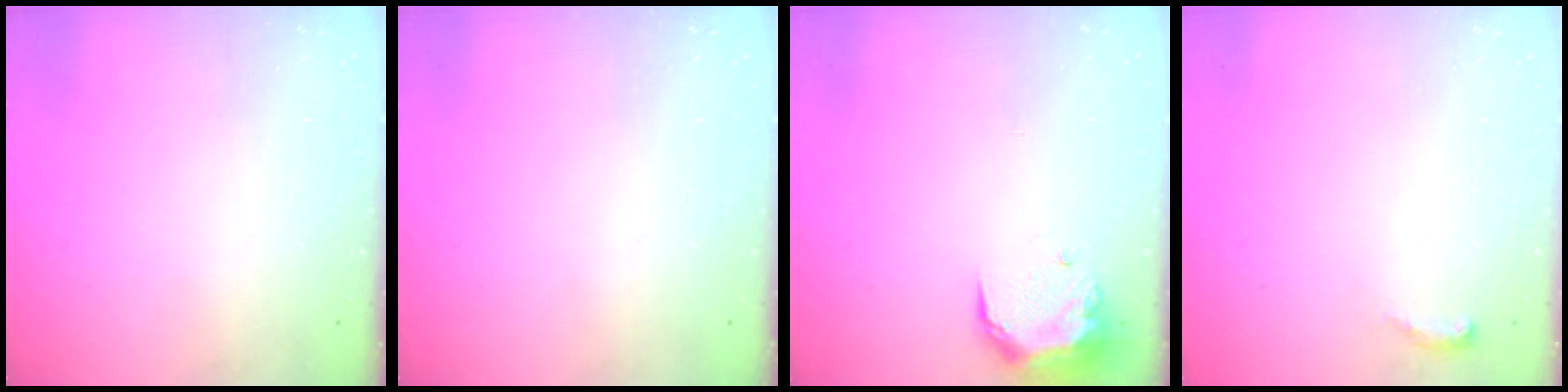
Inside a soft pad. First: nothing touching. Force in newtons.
{"total": 0.0}
{"total": 11.4, "press": 9.6, "slide": 6.1}
{"total": 6.9, "press": 2.8, "slide": 6.3}